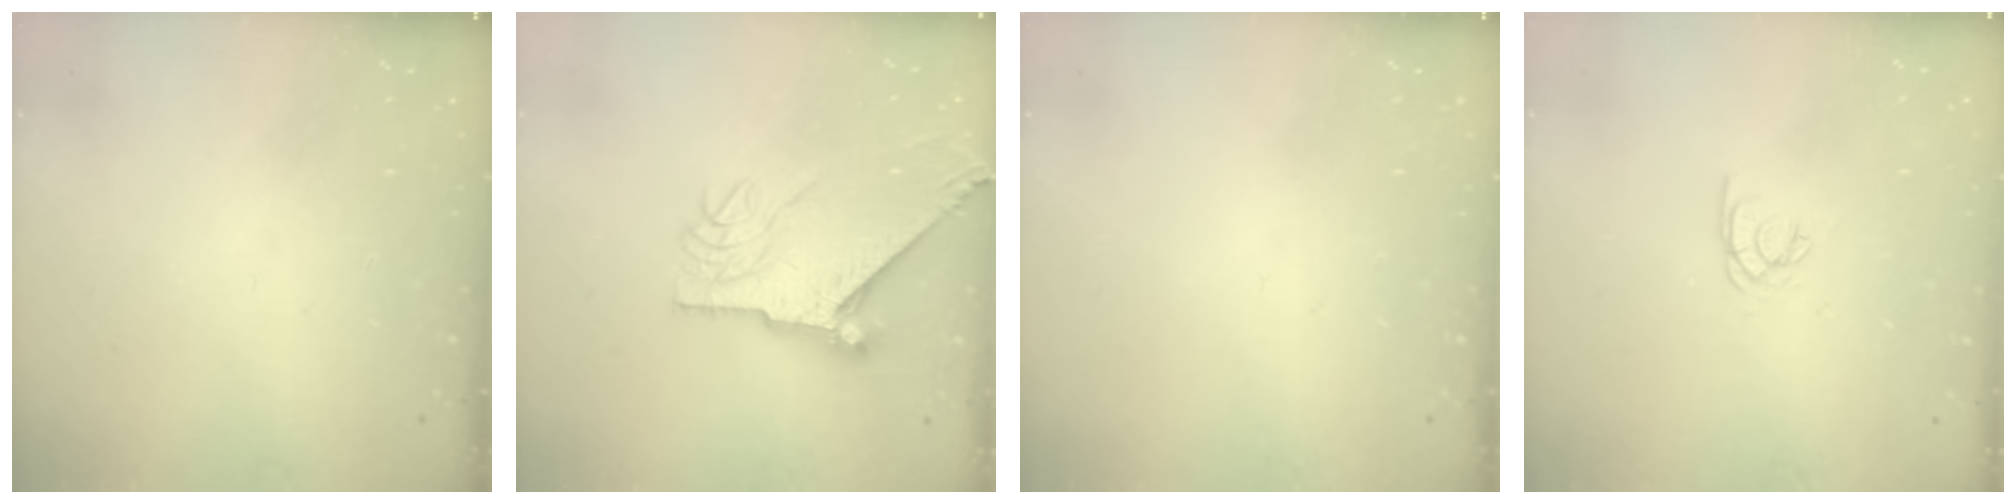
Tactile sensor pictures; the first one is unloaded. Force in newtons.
{"total": 10.8, "press": 10.7, "slide": 1.1}
{"total": 0.0}
{"total": 2.6, "press": 2.6, "slide": 0.1}